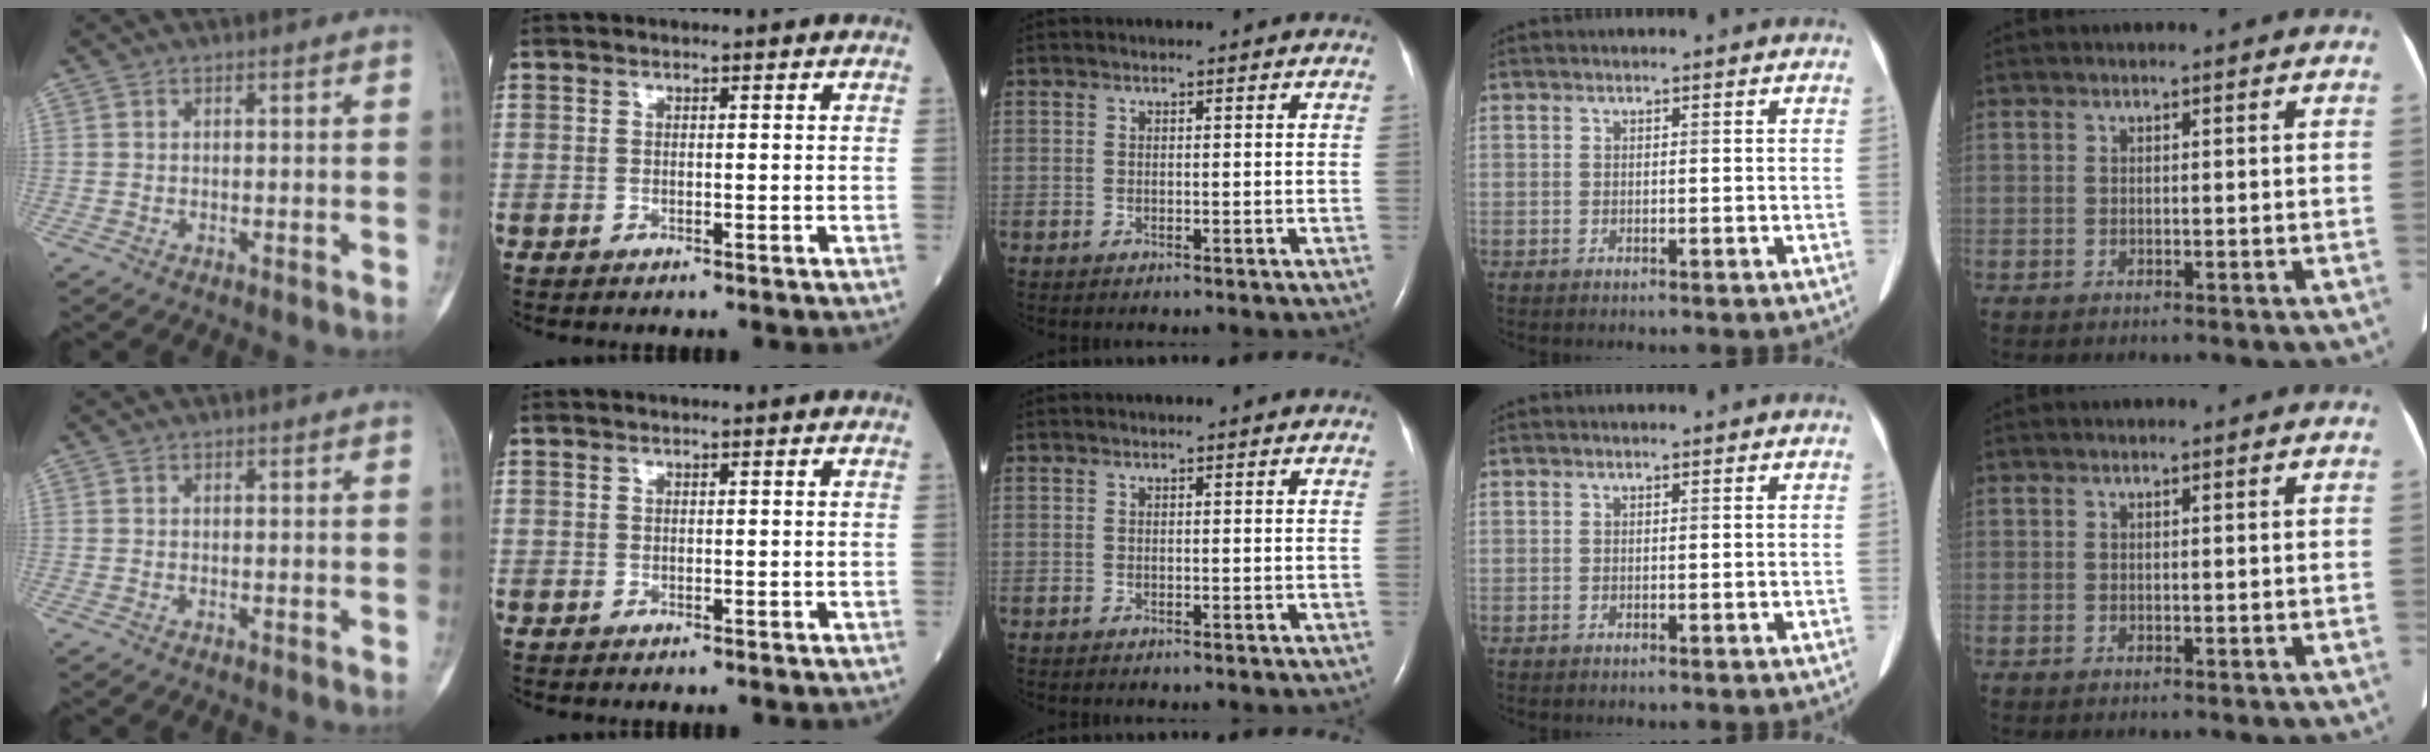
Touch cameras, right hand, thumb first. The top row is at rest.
{}